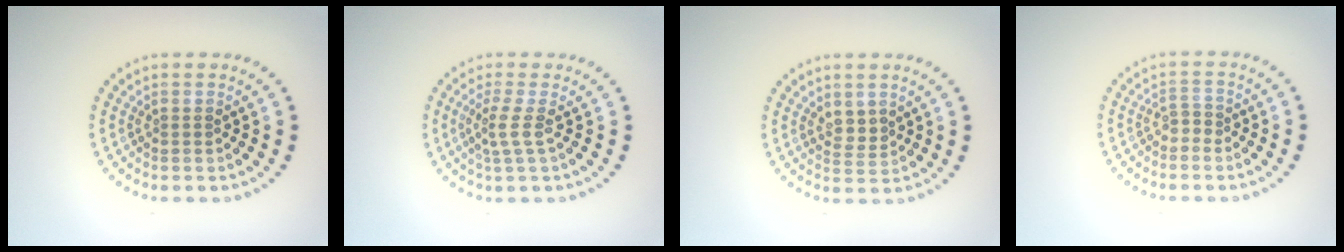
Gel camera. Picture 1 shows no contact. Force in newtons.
{"total": 1.9, "press": 1.4, "slide": 1.3}
{"total": 1.7, "press": 1.3, "slide": 1.0}
{"total": 1.0, "press": 0.7, "slide": 0.7}